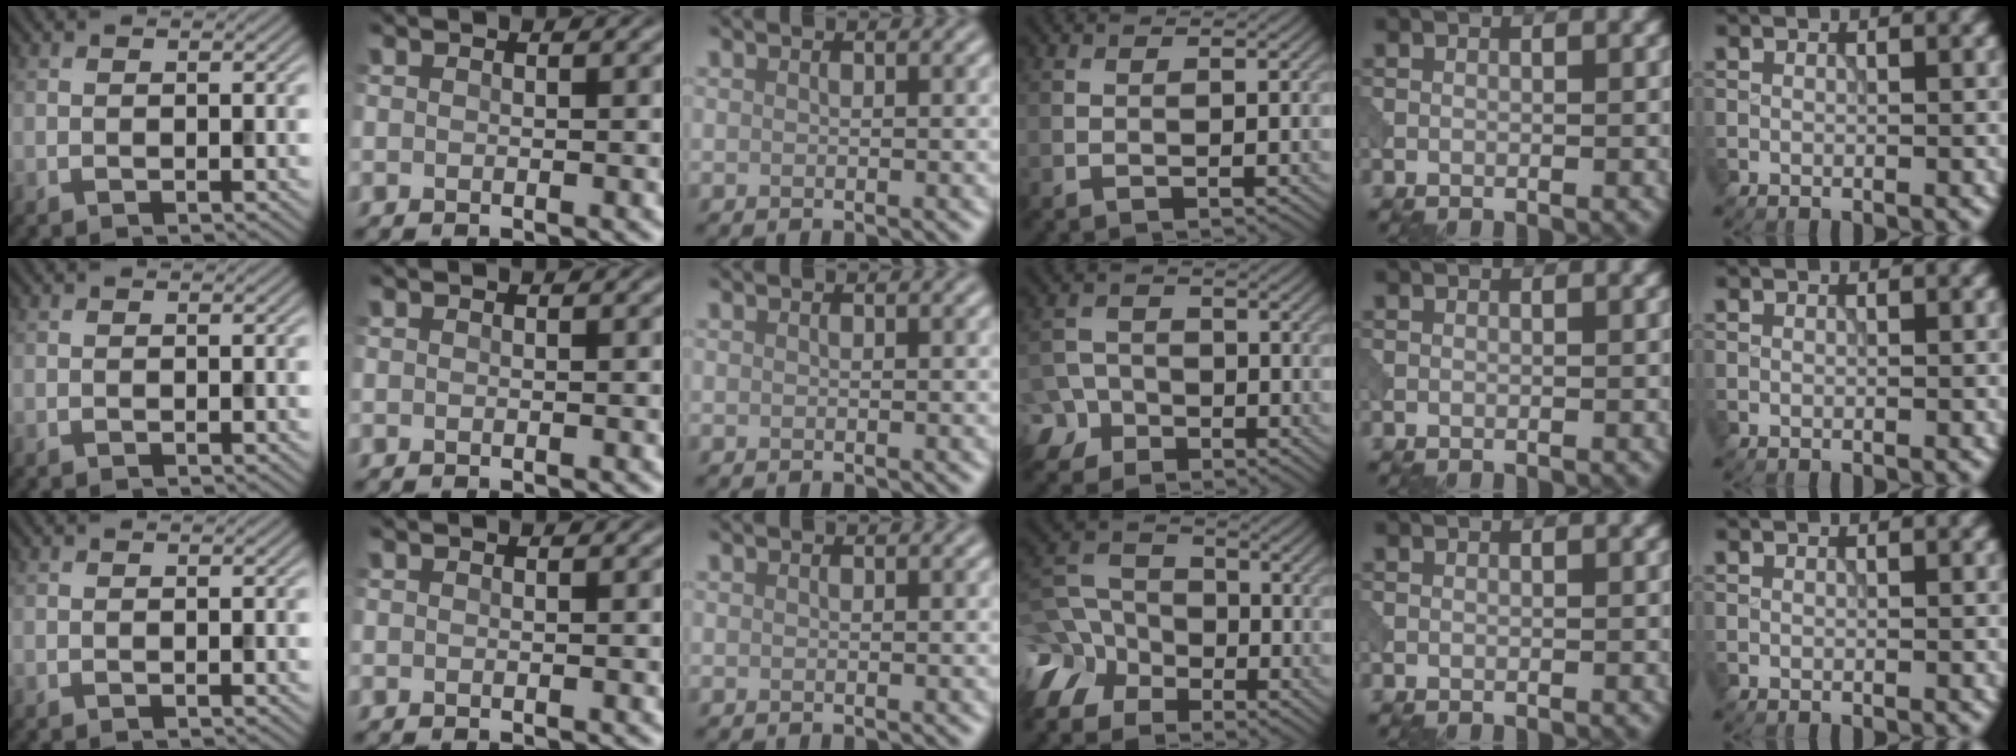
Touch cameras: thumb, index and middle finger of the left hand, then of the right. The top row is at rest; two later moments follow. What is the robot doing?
{"motion": "open", "object": "sandwich press"}